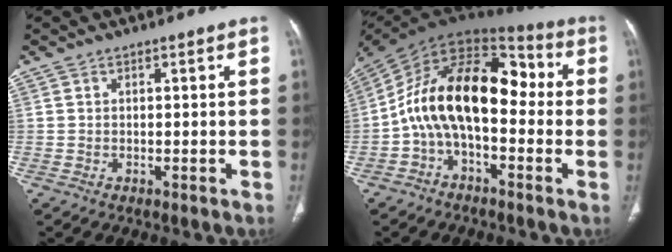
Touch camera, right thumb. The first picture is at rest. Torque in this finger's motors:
{"motor_torque": [-0.06, 1.06, 2.09, -0.68, 0.43]}